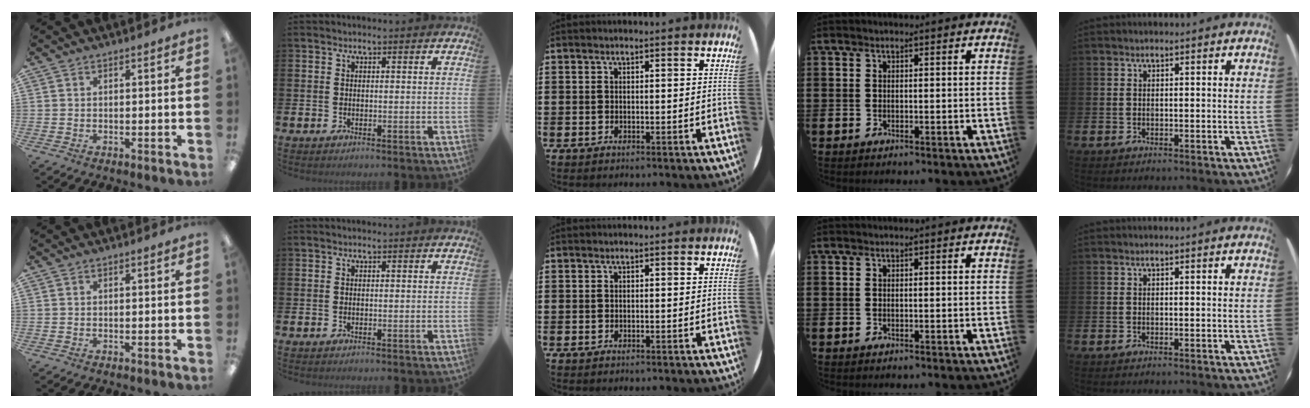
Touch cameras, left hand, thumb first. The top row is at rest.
{}